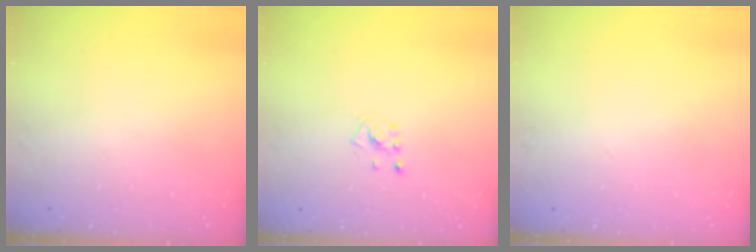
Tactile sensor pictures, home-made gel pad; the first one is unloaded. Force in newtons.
{"total": 2.2, "press": 2.2, "slide": 0.6}
{"total": 0.0}